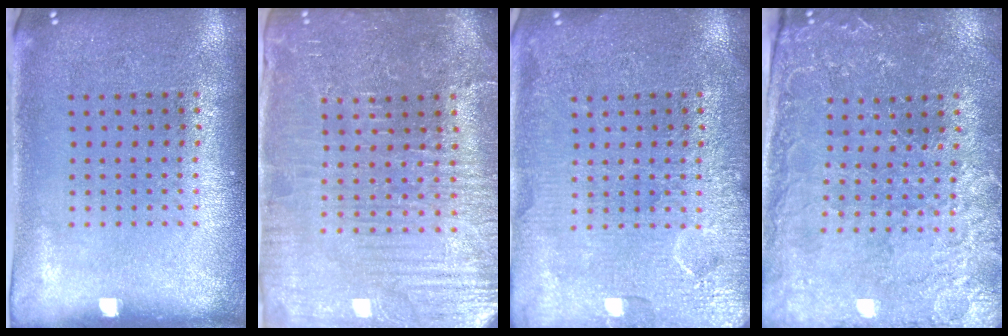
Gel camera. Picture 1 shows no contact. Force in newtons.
{"total": 4.4, "press": 4.2, "slide": 1.2}
{"total": 5.5, "press": 5.4, "slide": 0.7}
{"total": 1.2, "press": 1.2, "slide": 0.4}